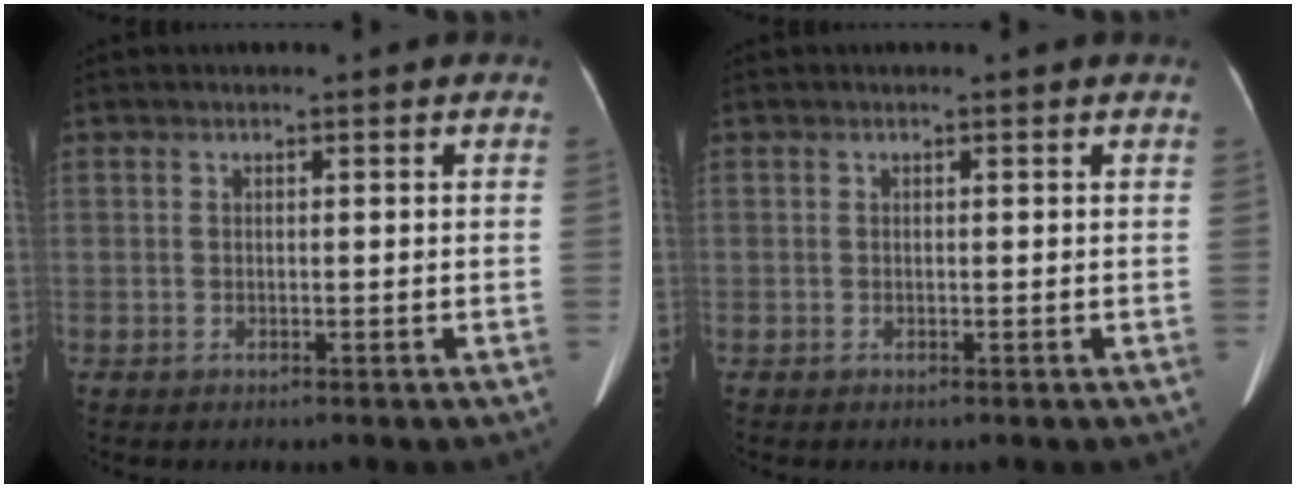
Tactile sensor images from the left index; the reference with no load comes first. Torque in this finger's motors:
{"motor_torque": [-1.08, 0.54, -0.83, -0.21]}